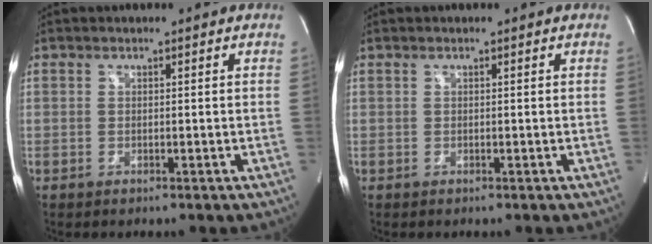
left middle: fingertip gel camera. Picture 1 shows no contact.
{"total": 0.0}